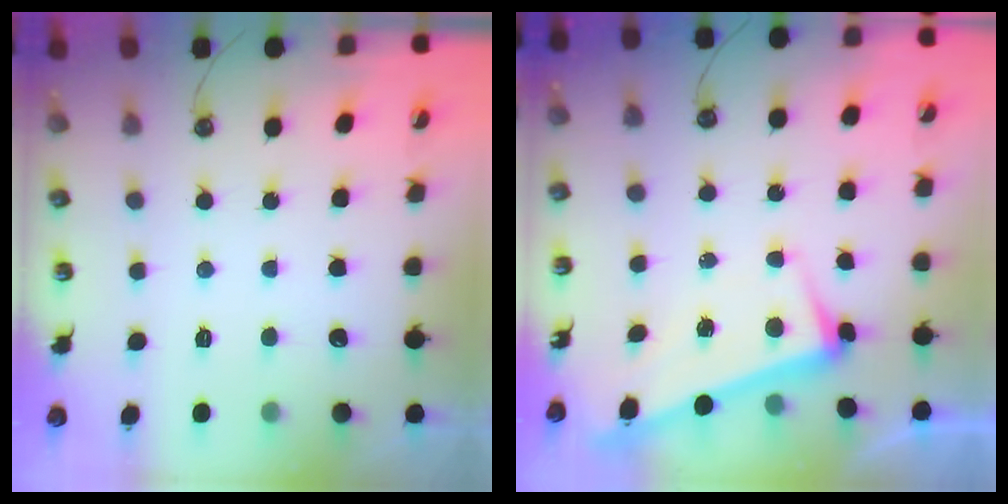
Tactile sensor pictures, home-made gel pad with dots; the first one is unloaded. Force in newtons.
{"total": 3.4, "press": 3.2, "slide": 1.0}